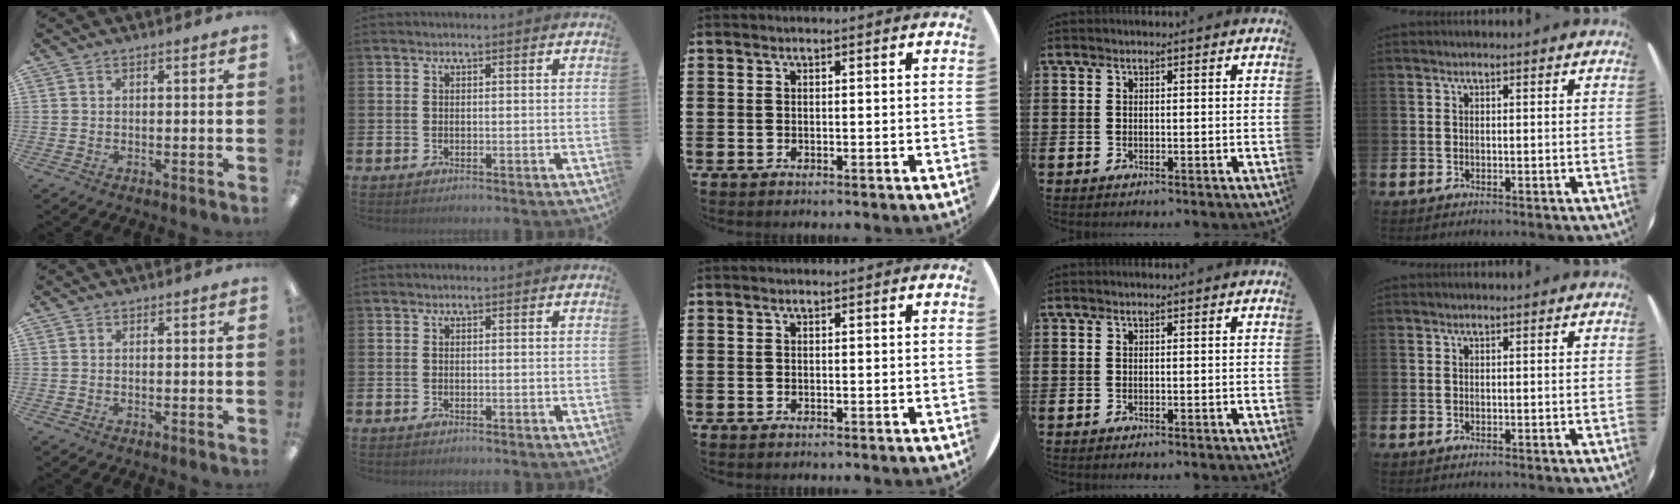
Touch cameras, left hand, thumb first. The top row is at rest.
{}